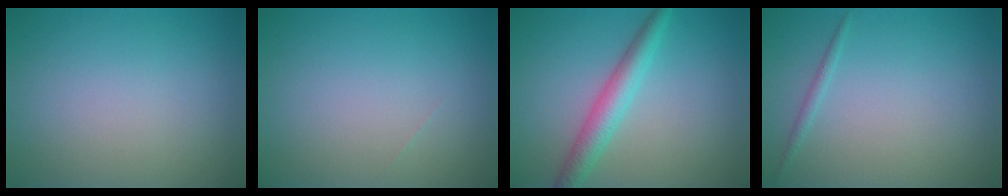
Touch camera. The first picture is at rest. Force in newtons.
{"total": 0.0}
{"total": 3.4, "press": 3.4, "slide": 0.1}
{"total": 0.7, "press": 0.7, "slide": 0.0}